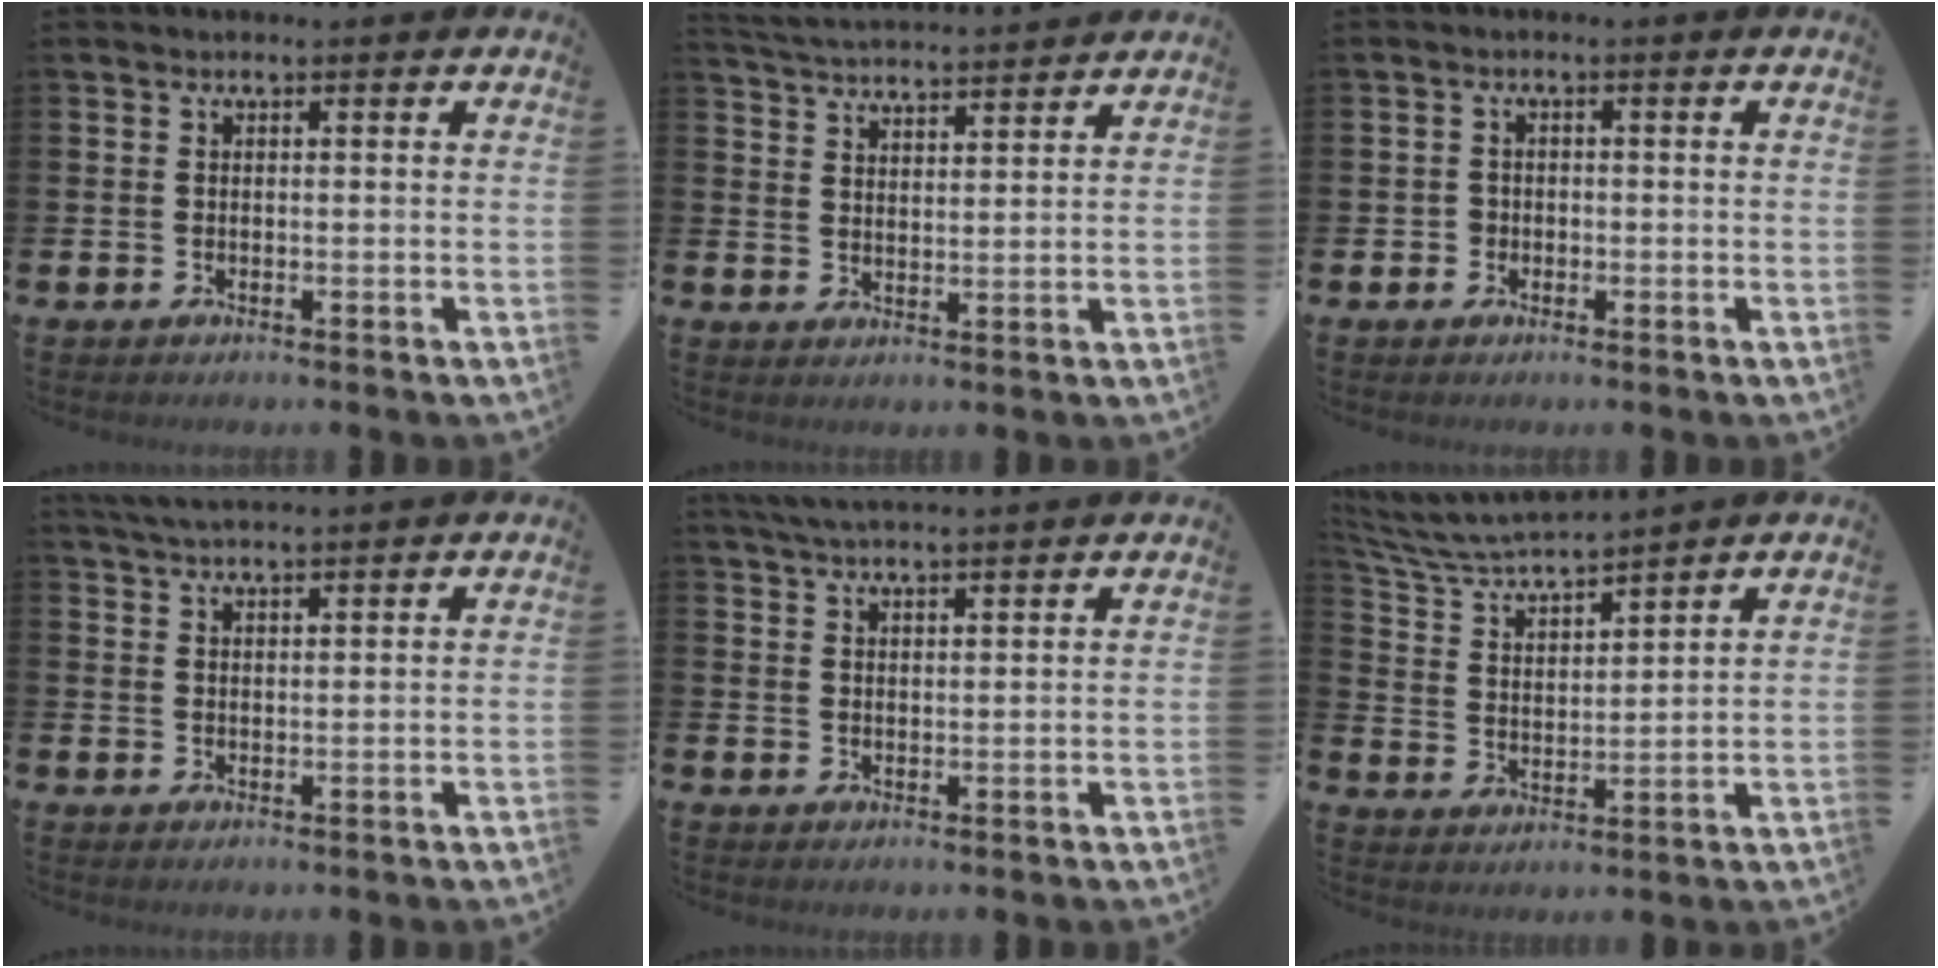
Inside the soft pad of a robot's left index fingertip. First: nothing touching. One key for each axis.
{"total": 4.4, "fx": 4.4, "fy": 0.1, "fz": 0.1, "tx": -0.019, "ty": -0.029, "tz": 0.079}
{"total": 1.4, "fx": -0.5, "fy": 1.3, "fz": 0.2, "tx": -0.001, "ty": 0.003, "tz": -0.013}
{"total": 3.6, "fx": 3.5, "fy": 0.2, "fz": 1.0, "tx": -0.023, "ty": -0.011, "tz": 0.064}
{"total": 4.2, "fx": 4.1, "fy": 0.0, "fz": 1.1, "tx": -0.033, "ty": -0.010, "tz": 0.075}
{"total": 5.8, "fx": 5.6, "fy": 0.5, "fz": 1.4, "tx": -0.054, "ty": -0.043, "tz": 0.093}